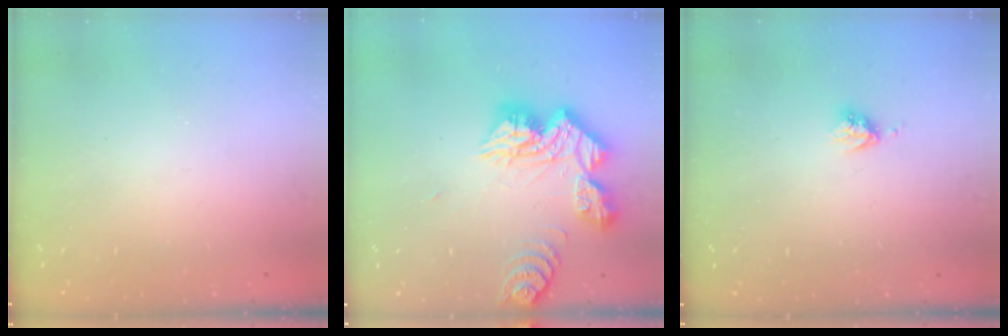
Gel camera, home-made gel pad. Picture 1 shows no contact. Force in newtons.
{"total": 19.6, "press": 19.5, "slide": 1.9}
{"total": 3.4, "press": 3.3, "slide": 0.5}